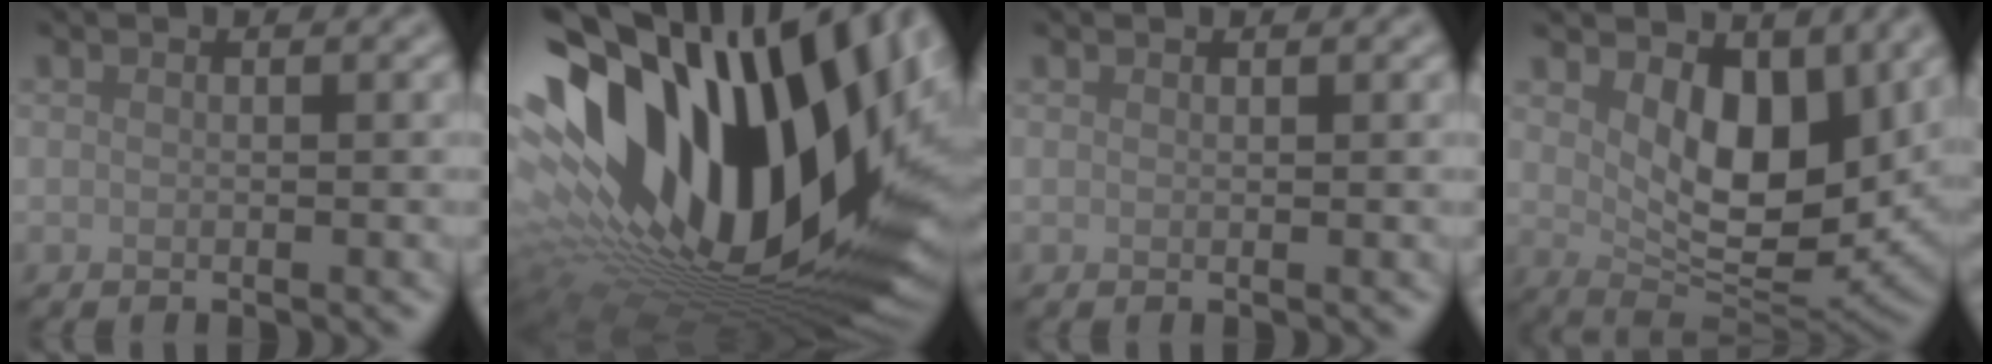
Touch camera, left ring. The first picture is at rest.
{"total": 21.2, "force": [5.9, 11.1, 17.0], "torque": [-0.305, 0.009, 0.105]}
{"total": 0.0}
{"total": 7.8, "force": [2.6, 4.2, 6.0], "torque": [-0.103, -0.021, 0.041]}